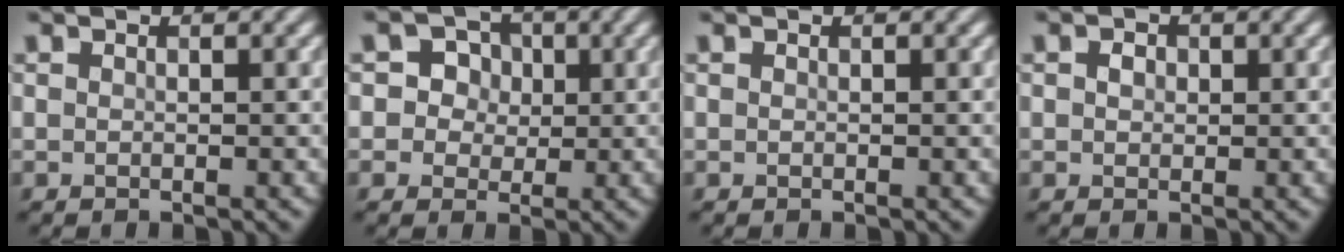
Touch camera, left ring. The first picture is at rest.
{"total": 3.9, "force": [1.2, 3.5, 1.3], "torque": [-0.012, 0.005, 0.011]}
{"total": 0.0}
{"total": 1.1, "force": [0.3, 0.9, 0.5], "torque": [-0.011, 0.001, 0.001]}